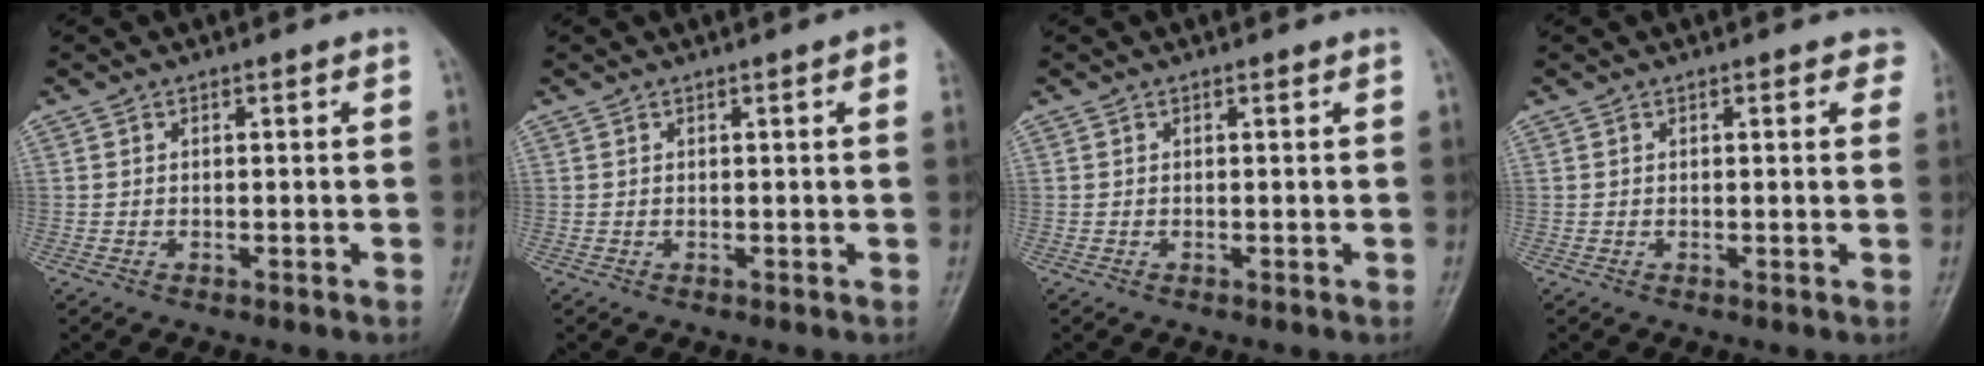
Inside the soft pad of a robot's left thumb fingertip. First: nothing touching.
{"total": 2.3, "force": [0.9, 0.3, 2.1], "torque": [-0.024, 0.003, 0.006]}
{"total": 0.0}
{"total": 3.0, "force": [1.8, 1.4, 2.0], "torque": [0.001, 0.000, 0.013]}